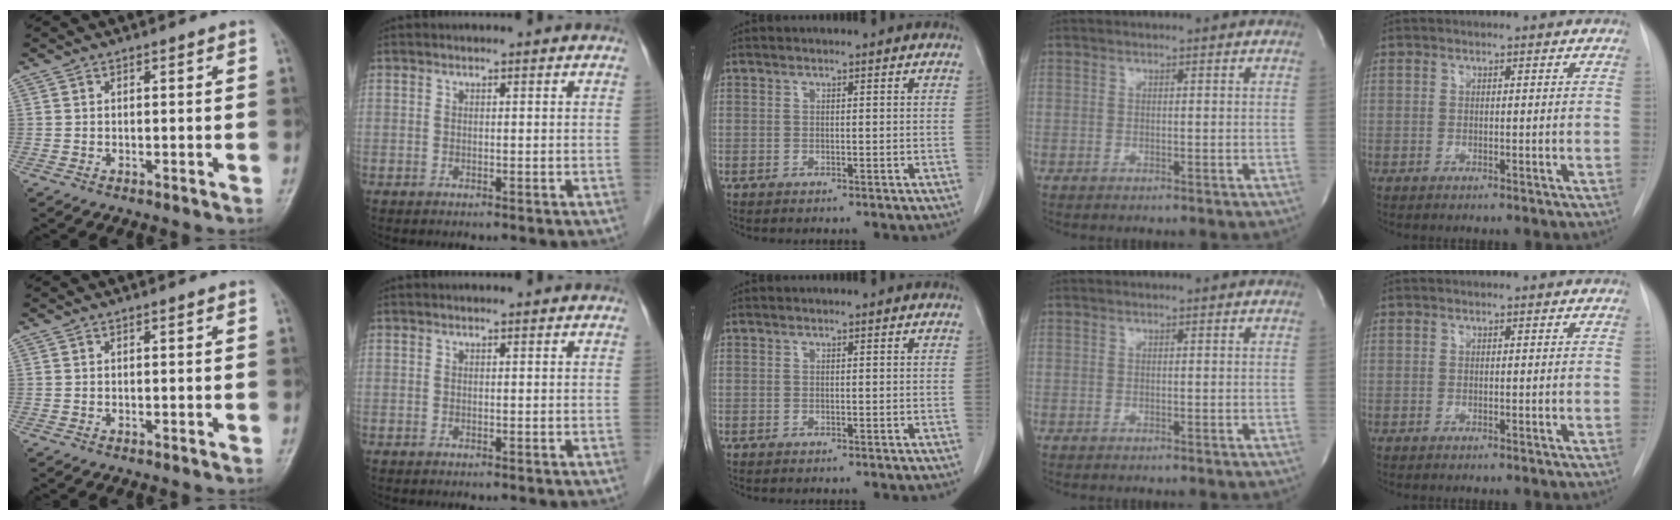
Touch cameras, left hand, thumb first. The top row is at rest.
{}